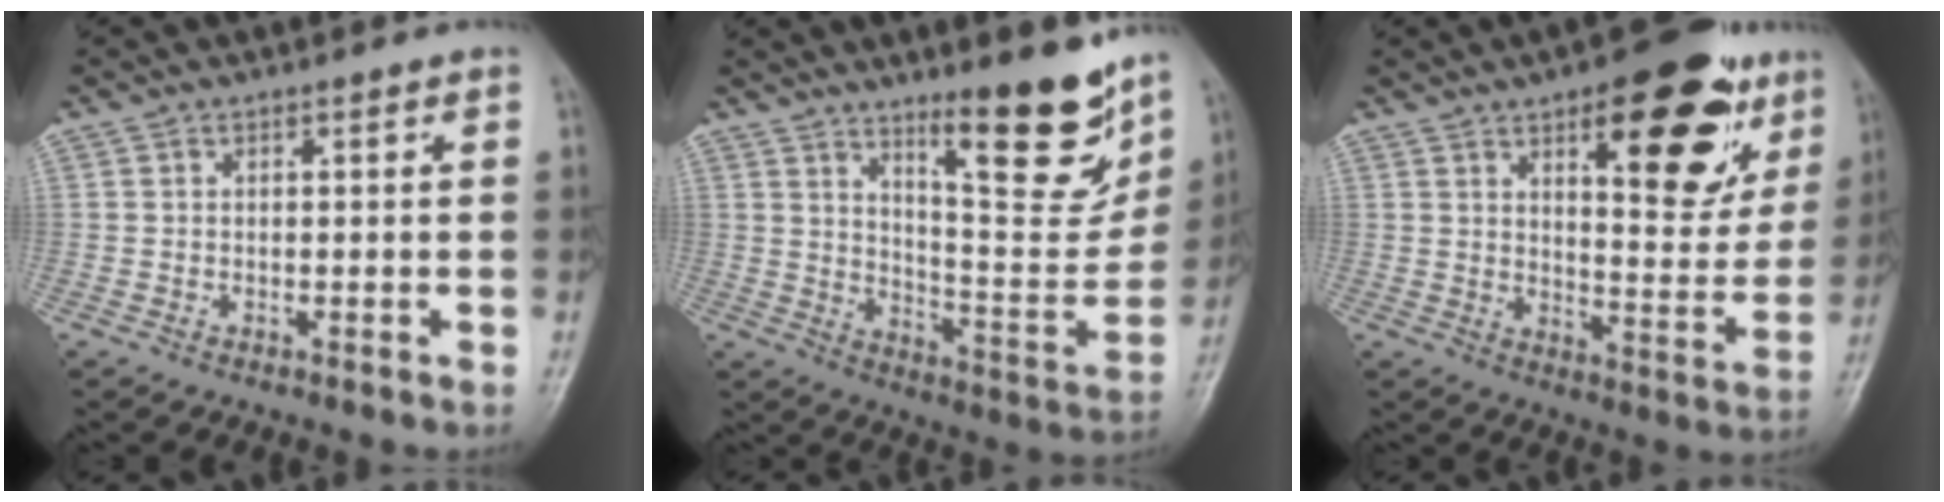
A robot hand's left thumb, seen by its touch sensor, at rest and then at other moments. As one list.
[{"total": 17.1, "force": [11.5, 4.1, 12.0], "torque": [-0.131, -0.090, 0.184]}, {"total": 19.5, "force": [9.6, 7.8, 15.1], "torque": [-0.152, -0.042, 0.133]}]